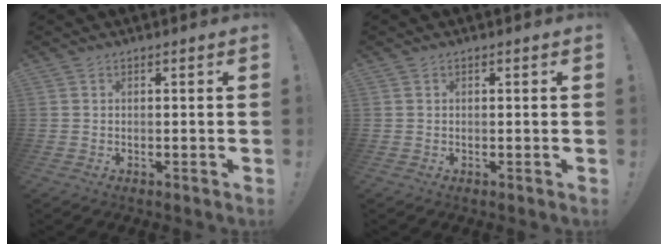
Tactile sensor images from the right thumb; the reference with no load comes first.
{"total": 0.0}